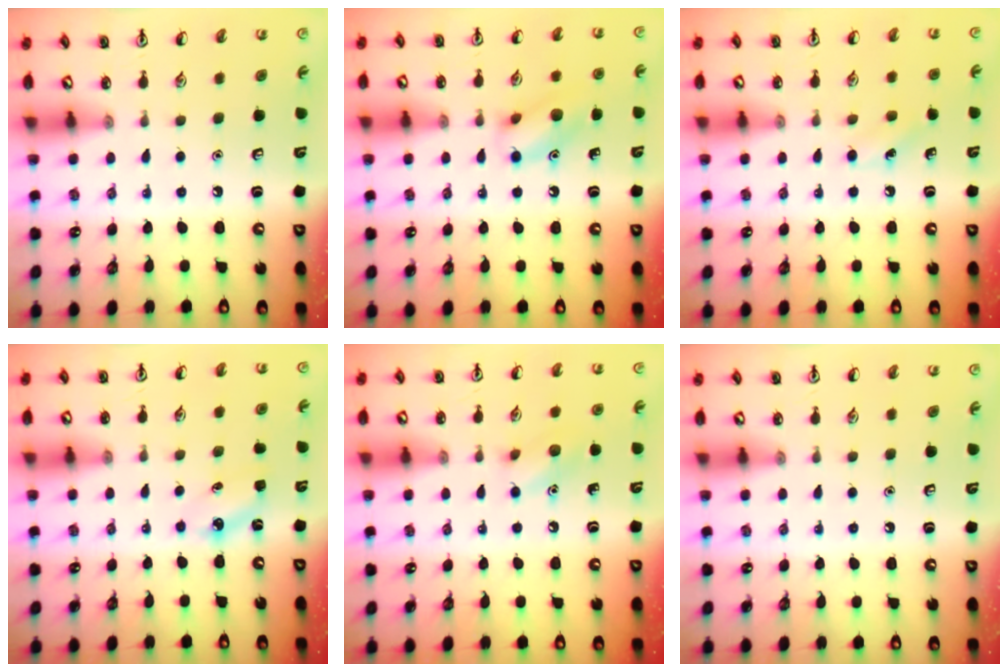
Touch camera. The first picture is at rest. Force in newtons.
{"total": 10.3, "press": 10.2, "slide": 1.6}
{"total": 4.9, "press": 4.6, "slide": 1.6}
{"total": 4.6, "press": 4.4, "slide": 1.4}
{"total": 6.6, "press": 6.5, "slide": 1.4}
{"total": 0.0}